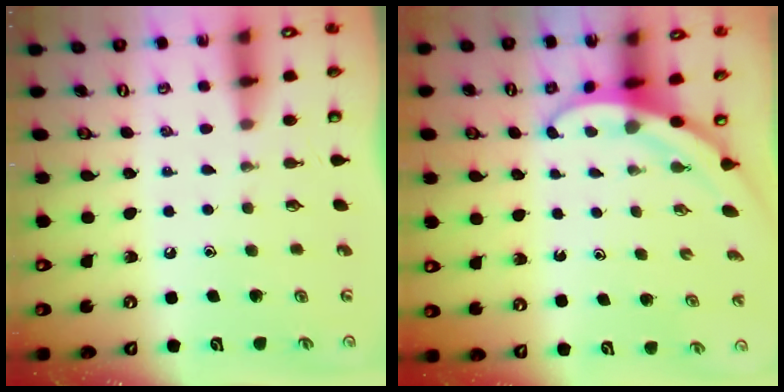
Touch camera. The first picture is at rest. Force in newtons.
{"total": 3.2, "press": 3.2, "slide": 0.2}